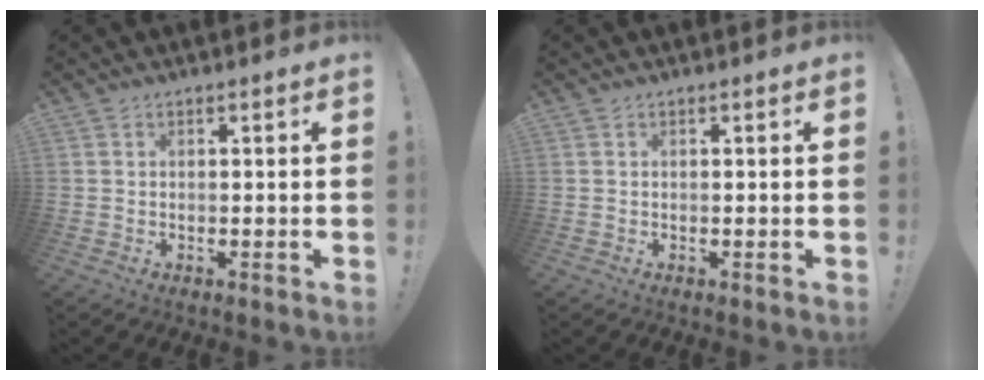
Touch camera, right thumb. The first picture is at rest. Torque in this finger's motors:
{"motor_torque": [-0.09, 0.10, -0.12, 0.10, 0.01]}